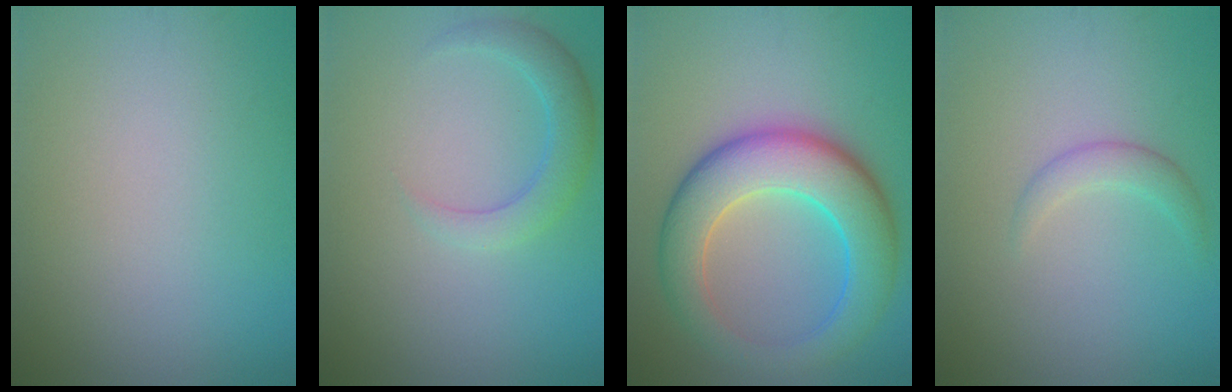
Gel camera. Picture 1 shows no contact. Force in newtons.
{"total": 2.9, "press": 2.9, "slide": 0.1}
{"total": 8.9, "press": 8.9, "slide": 0.1}
{"total": 1.6, "press": 1.6, "slide": 0.1}